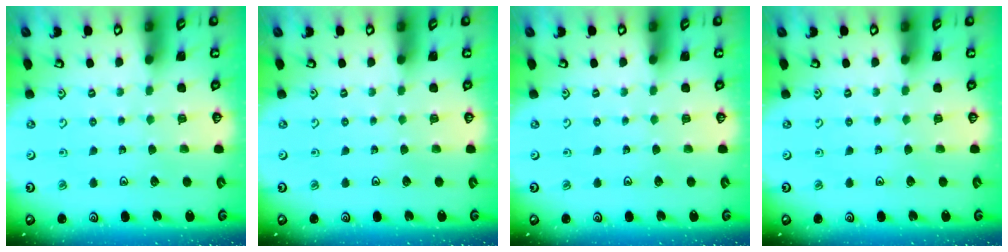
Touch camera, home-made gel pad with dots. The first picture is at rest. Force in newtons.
{"total": 0.0}
{"total": 0.0}
{"total": 0.0}